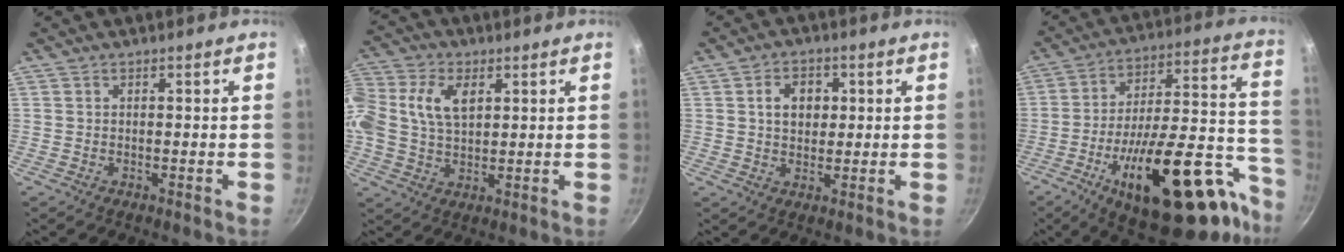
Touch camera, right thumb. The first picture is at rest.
{"total": 15.3, "force": [3.9, 10.5, 10.4], "torque": [-0.233, 0.029, 0.065]}
{"total": 6.0, "force": [1.3, 4.6, 3.7], "torque": [-0.039, 0.004, 0.019]}
{"total": 31.5, "force": [-15.6, 12.5, 24.4], "torque": [-0.311, 0.085, -0.227]}